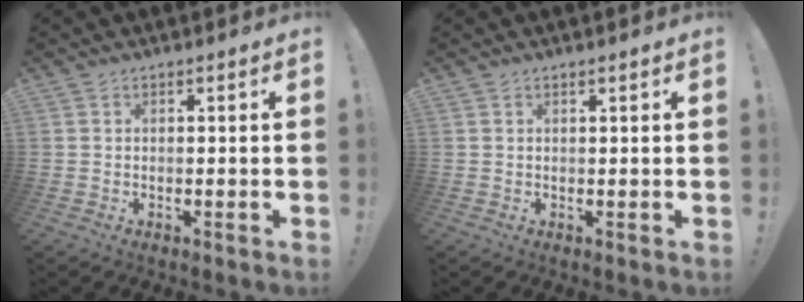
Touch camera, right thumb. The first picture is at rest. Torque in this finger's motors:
{"motor_torque": [0.26, -0.27, 0.01, -0.04, 0.08]}